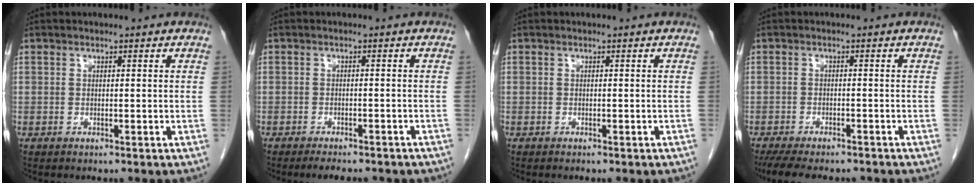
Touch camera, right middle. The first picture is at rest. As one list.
[{"total": 7.4, "force": [-6.3, 2.0, 3.3], "torque": [-0.038, -0.001, -0.075]}, {"total": 2.2, "force": [-1.9, 0.5, 1.0], "torque": [-0.016, -0.004, -0.019]}, {"total": 11.3, "force": [-9.6, 3.1, 5.1], "torque": [-0.090, -0.011, -0.132]}]